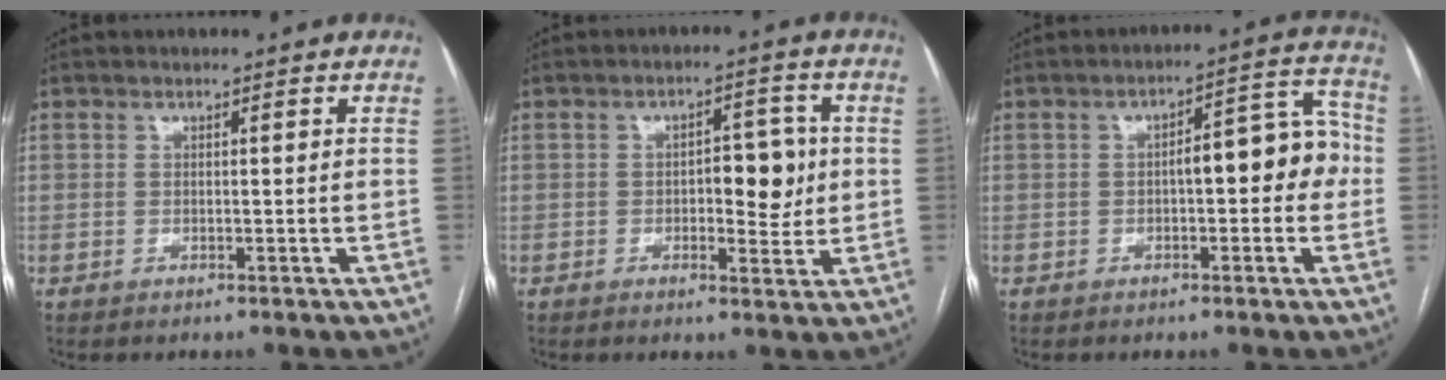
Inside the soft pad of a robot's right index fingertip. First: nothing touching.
{"total": 6.3, "force": [0.1, 2.9, 5.7], "torque": [-0.068, 0.010, 0.003]}
{"total": 8.8, "force": [-0.5, 3.1, 8.2], "torque": [-0.100, 0.046, -0.005]}